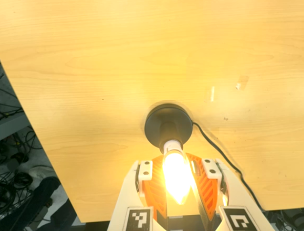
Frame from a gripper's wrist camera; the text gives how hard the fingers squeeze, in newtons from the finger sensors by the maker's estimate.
{"total": 13.7, "left": 13.7, "right": 13.8}